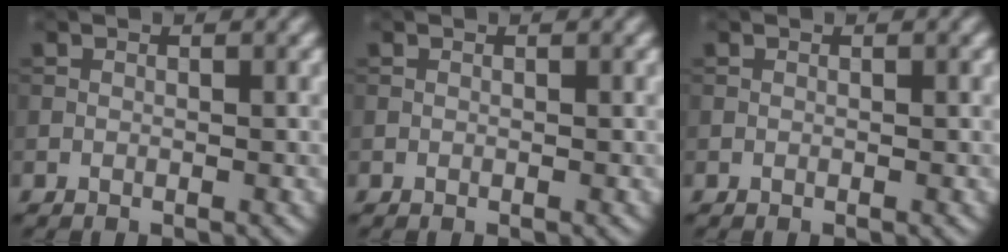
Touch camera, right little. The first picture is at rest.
{"total": 0.0}
{"total": 0.0}